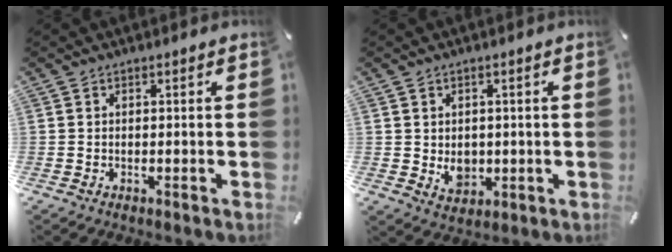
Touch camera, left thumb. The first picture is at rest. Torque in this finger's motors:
{"motor_torque": [0.76, 0.82, 0.27, -0.15, 0.01]}